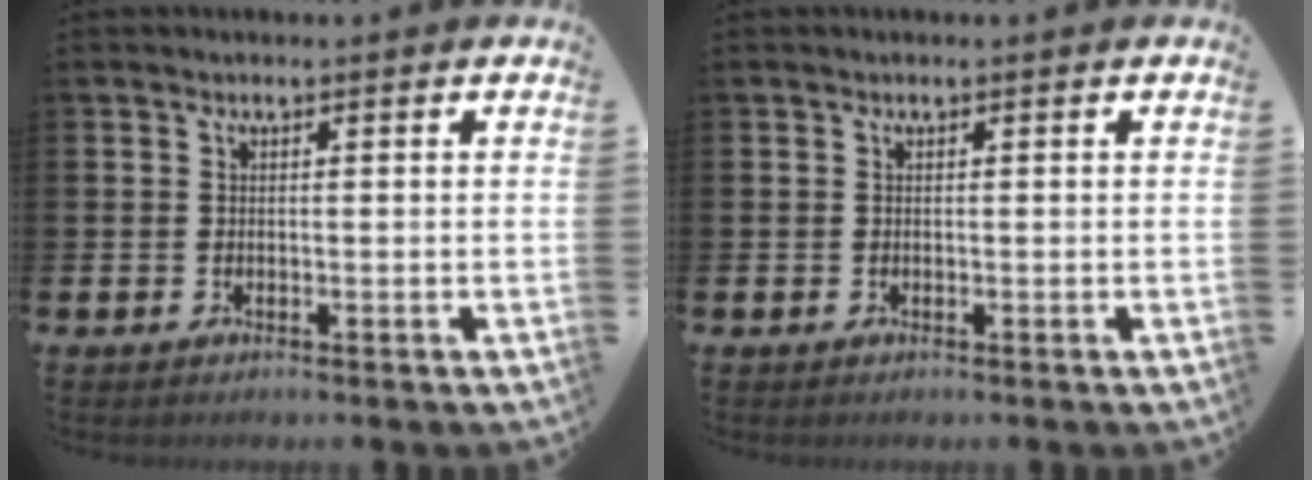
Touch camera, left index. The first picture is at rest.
{"total": 0.0}